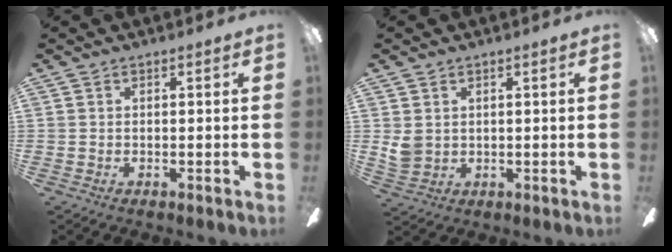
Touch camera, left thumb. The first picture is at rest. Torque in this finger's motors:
{"motor_torque": [0.62, 0.66, 0.47, -0.33, 0.06]}